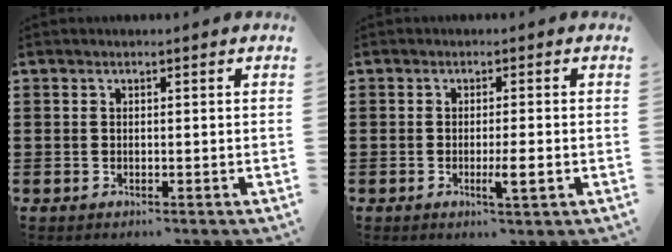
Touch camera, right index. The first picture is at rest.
{"total": 3.2, "force": [-1.0, 0.2, 3.0], "torque": [-0.050, -0.005, -0.018]}